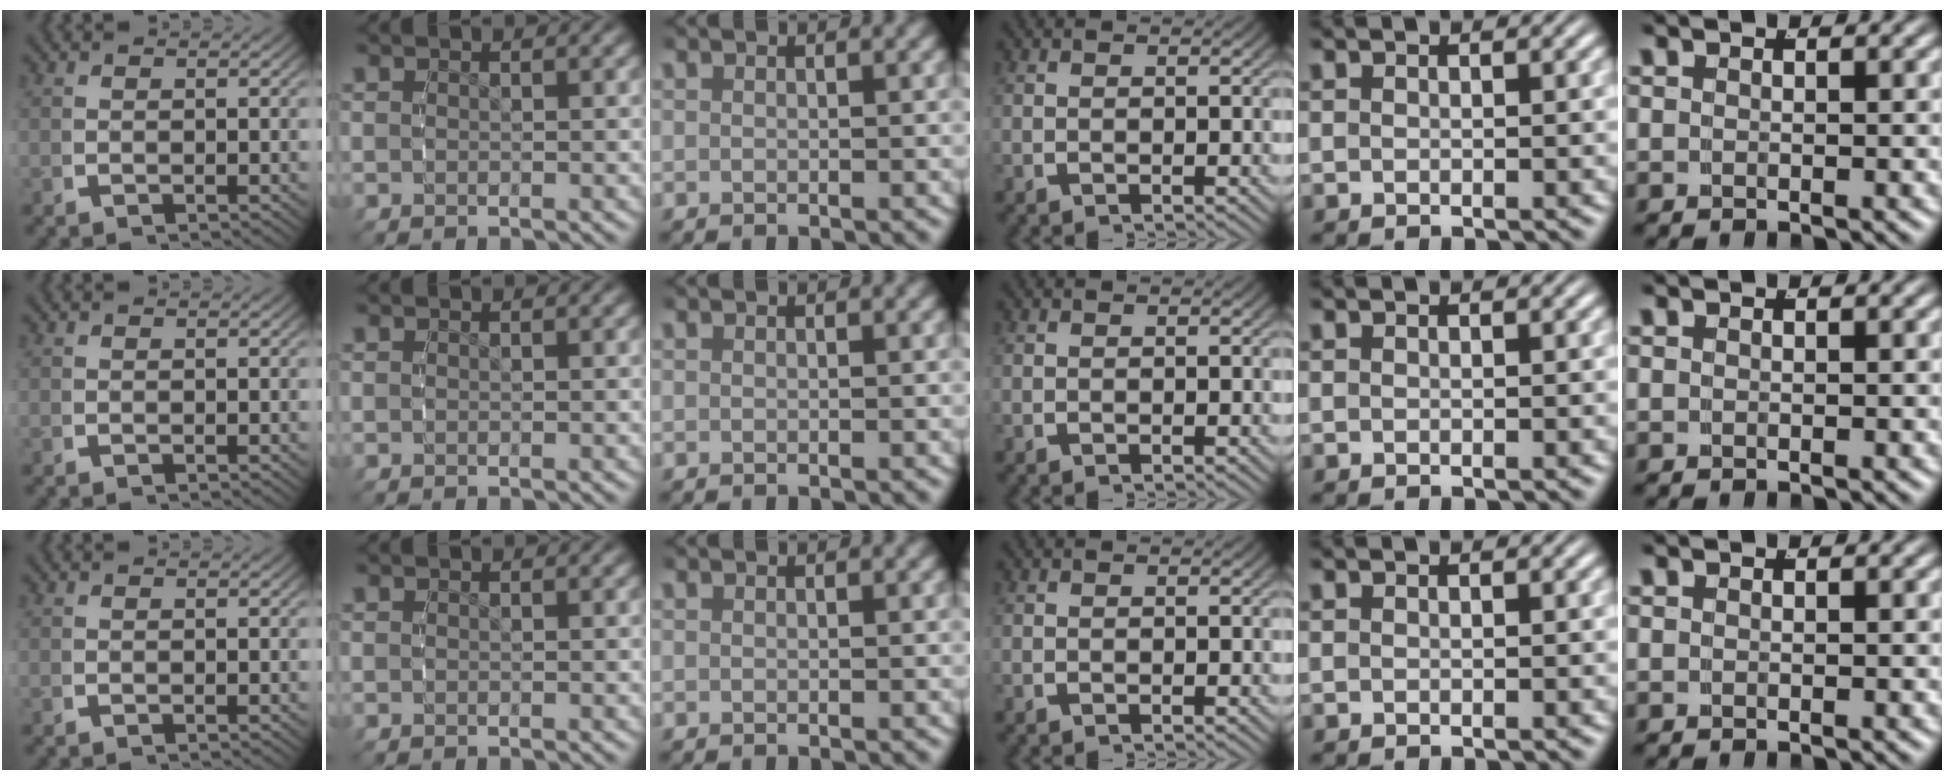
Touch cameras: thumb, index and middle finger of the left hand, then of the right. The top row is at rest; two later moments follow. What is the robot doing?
{"motion": "reach", "object": "pen bag"}